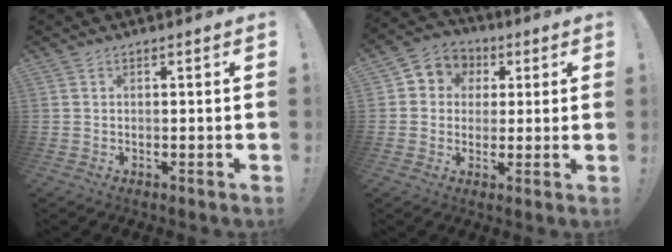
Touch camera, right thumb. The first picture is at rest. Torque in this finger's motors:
{"motor_torque": [-0.40, 0.45, 0.02, -0.02, 0.00]}